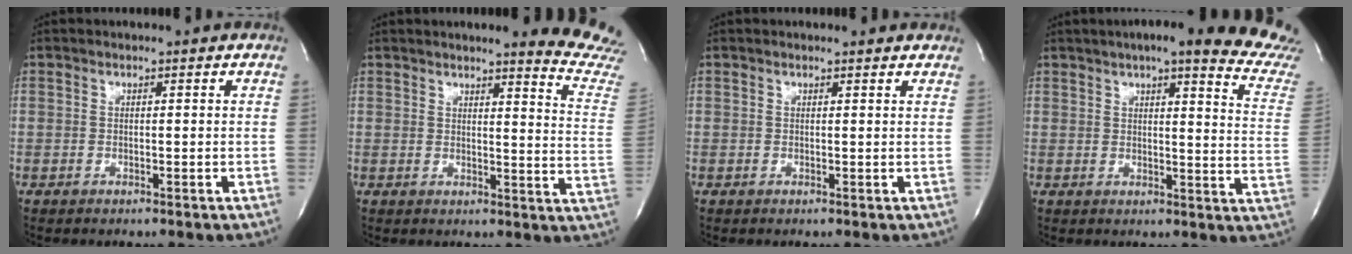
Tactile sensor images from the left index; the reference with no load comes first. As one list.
[{"total": 12.8, "force": [12.3, -1.3, 3.2], "torque": [-0.032, -0.122, 0.113]}, {"total": 2.6, "force": [2.5, 0.4, 0.5], "torque": [-0.014, 0.003, 0.019]}, {"total": 21.2, "force": [18.5, 1.3, 10.4], "torque": [-0.129, -0.052, 0.201]}]